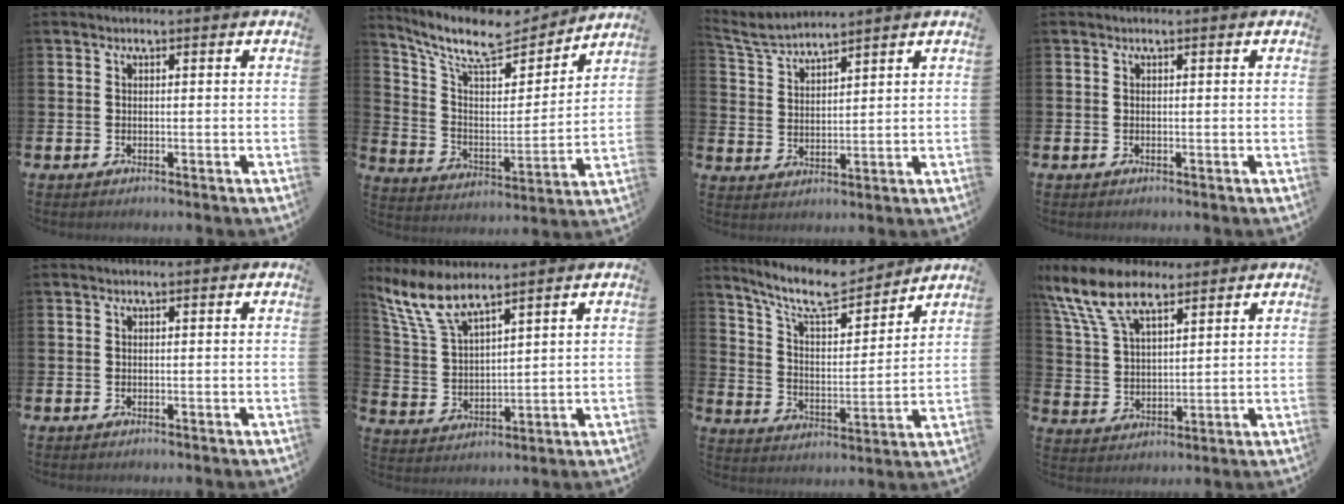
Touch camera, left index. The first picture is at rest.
{"total": 10.2, "force": [8.6, 3.2, 4.4], "torque": [-0.119, -0.057, 0.147]}
{"total": 4.5, "force": [4.5, 0.0, 0.2], "torque": [-0.024, -0.024, 0.081]}
{"total": 0.0}
{"total": 0.0}
{"total": 7.4, "force": [6.4, 1.6, 3.3], "torque": [-0.091, -0.020, 0.116]}
{"total": 9.6, "force": [8.5, 2.3, 3.8], "torque": [-0.103, -0.053, 0.149]}
{"total": 10.2, "force": [7.8, 4.3, 4.9], "torque": [-0.117, -0.022, 0.145]}